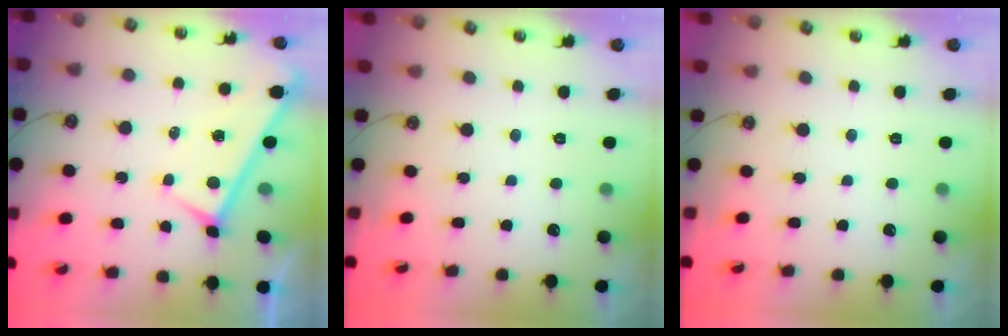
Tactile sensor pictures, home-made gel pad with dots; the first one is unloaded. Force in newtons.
{"total": 0.0}
{"total": 0.0}